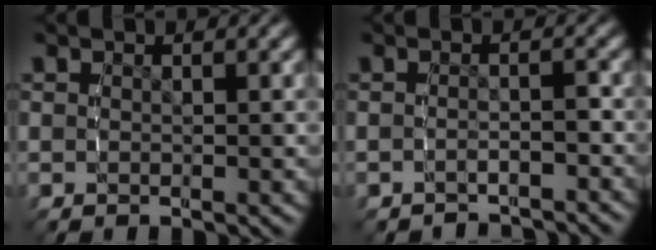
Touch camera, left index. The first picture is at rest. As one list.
[{"total": 2.9, "force": [-2.8, 0.8, 0.1], "torque": [-0.013, -0.003, -0.045]}]